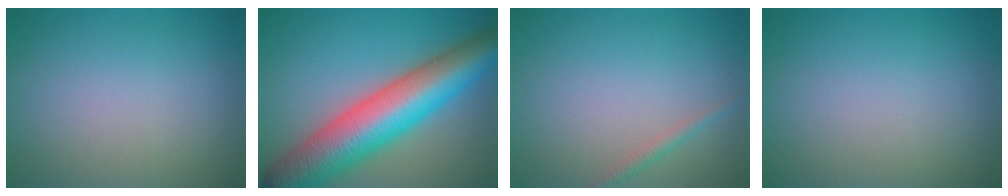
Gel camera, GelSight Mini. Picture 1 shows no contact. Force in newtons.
{"total": 12.5, "press": 12.5, "slide": 0.3}
{"total": 1.0, "press": 1.0, "slide": 0.0}
{"total": 0.0}